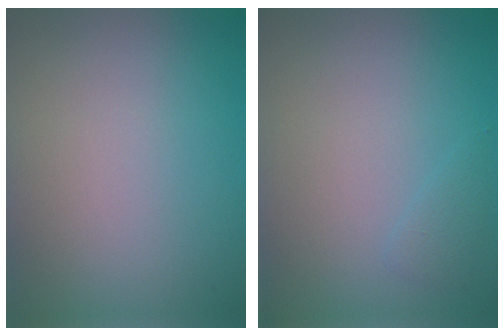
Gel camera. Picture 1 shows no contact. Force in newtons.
{"total": 0.9, "press": 0.9, "slide": 0.1}